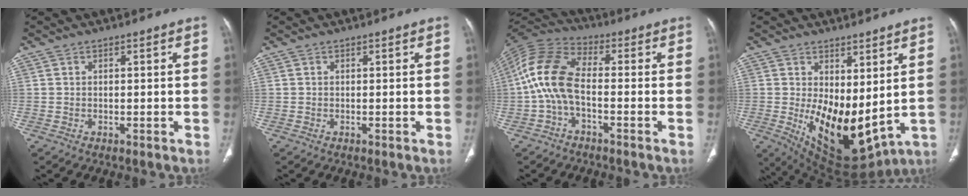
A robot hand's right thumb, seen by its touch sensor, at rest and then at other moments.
{"total": 0.0}
{"total": 11.4, "force": [-1.7, 5.7, 9.7], "torque": [-0.206, 0.031, -0.045]}
{"total": 15.6, "force": [0.9, 8.1, 13.3], "torque": [-0.190, -0.040, 0.044]}